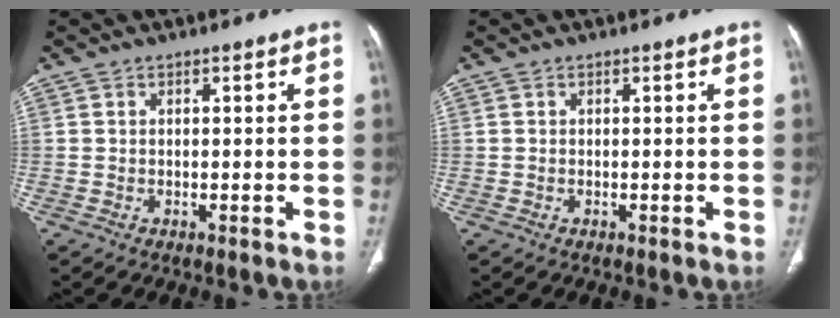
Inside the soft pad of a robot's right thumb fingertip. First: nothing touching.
{"total": 0.0}